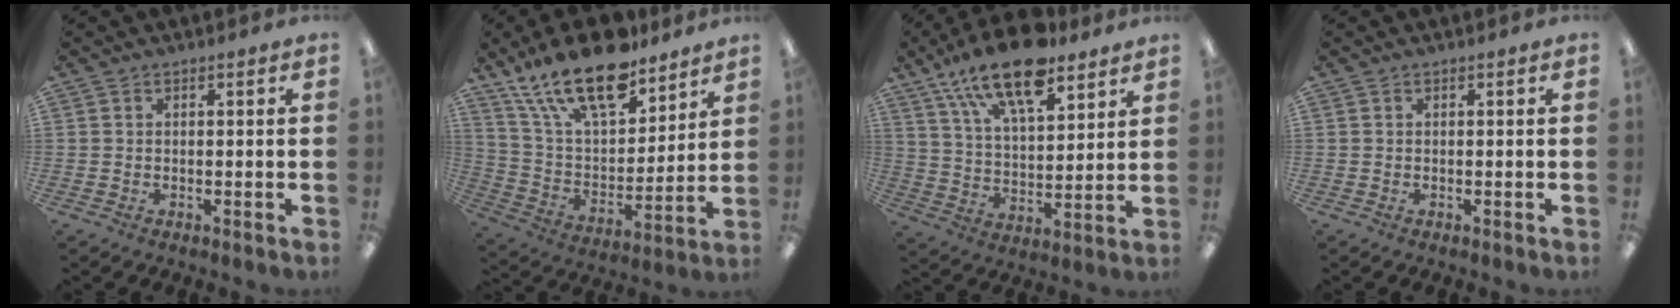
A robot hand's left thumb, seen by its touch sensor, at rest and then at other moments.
{"total": 21.4, "force": [15.4, 8.7, 12.0], "torque": [-0.227, -0.087, 0.270]}
{"total": 16.3, "force": [11.6, 6.6, 9.4], "torque": [-0.159, -0.055, 0.200]}
{"total": 0.0}